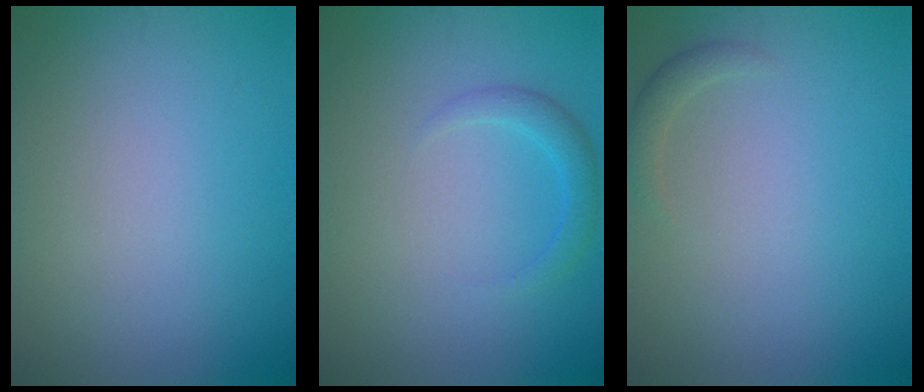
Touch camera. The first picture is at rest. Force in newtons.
{"total": 1.7, "press": 1.7, "slide": 0.2}
{"total": 1.1, "press": 1.1, "slide": 0.0}